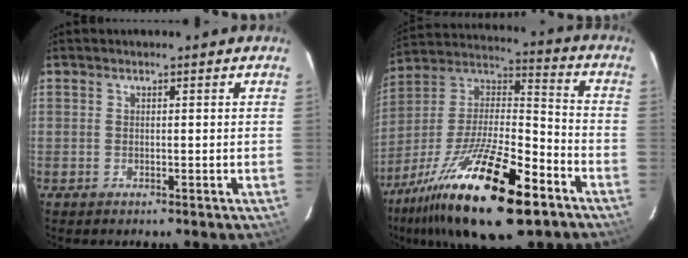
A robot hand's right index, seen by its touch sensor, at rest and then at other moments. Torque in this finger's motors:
{"motor_torque": [2.12, -0.02, 1.06, 0.21]}